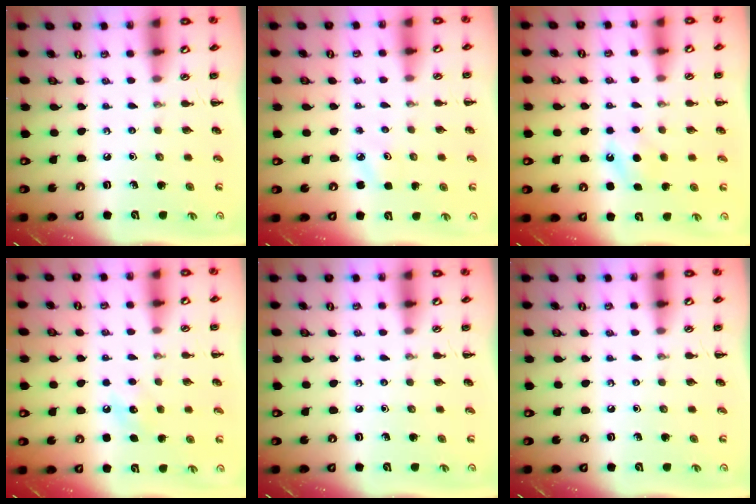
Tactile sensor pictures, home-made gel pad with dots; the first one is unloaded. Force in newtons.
{"total": 3.4, "press": 3.2, "slide": 1.0}
{"total": 6.2, "press": 6.0, "slide": 1.4}
{"total": 6.0, "press": 5.8, "slide": 1.3}
{"total": 0.0}
{"total": 0.0}